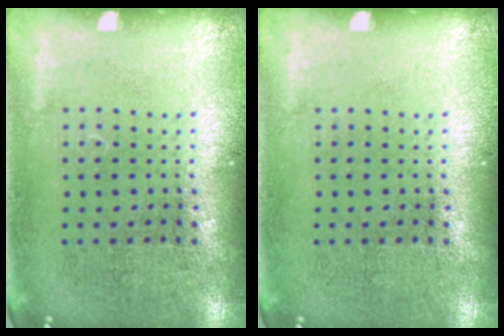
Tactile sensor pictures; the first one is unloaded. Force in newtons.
{"total": 0.0}